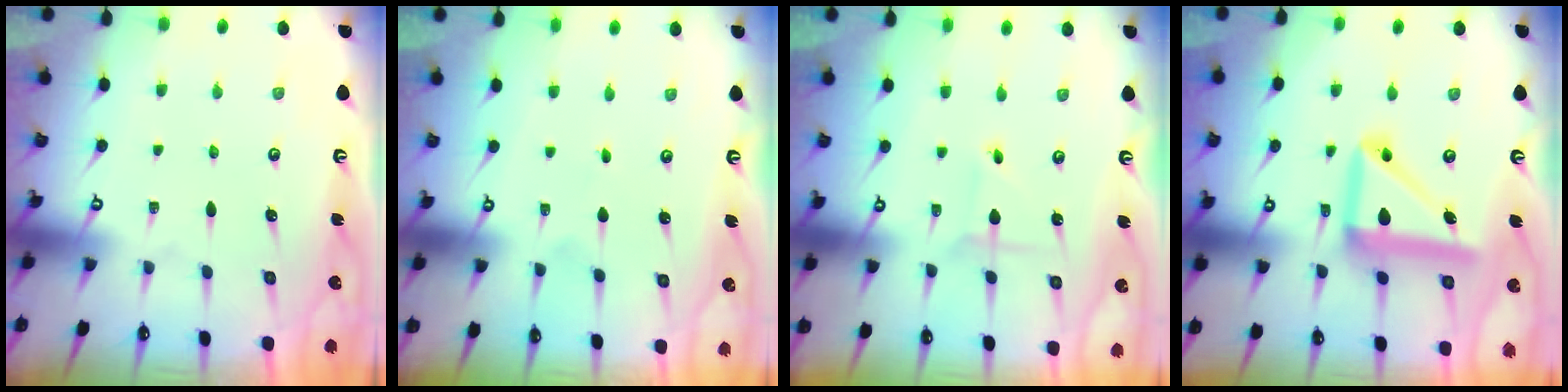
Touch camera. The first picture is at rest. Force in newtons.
{"total": 0.0}
{"total": 0.9, "press": 0.9, "slide": 0.0}
{"total": 15.3, "press": 15.3, "slide": 1.5}